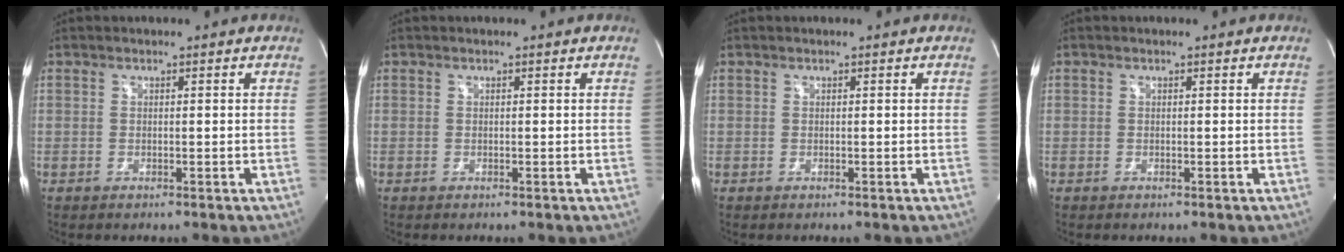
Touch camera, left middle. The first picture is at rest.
{"total": 0.0}
{"total": 0.0}
{"total": 0.0}